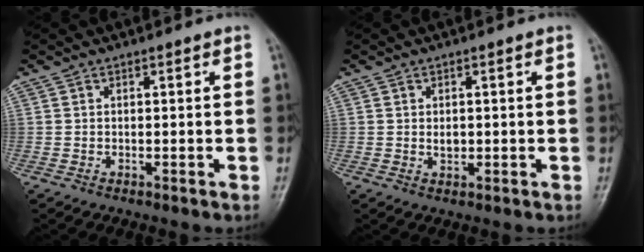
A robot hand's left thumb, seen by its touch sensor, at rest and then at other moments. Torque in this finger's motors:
{"motor_torque": [-0.04, 0.08, 0.14, 0.01, 0.01]}